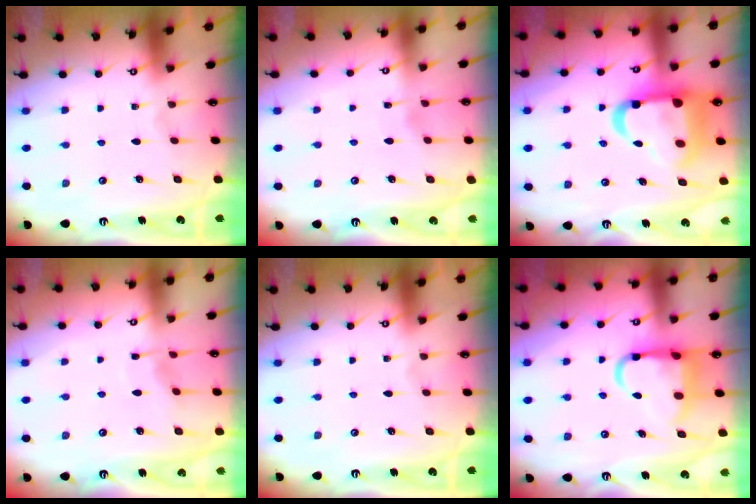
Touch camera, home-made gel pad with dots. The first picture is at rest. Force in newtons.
{"total": 2.5, "press": 2.5, "slide": 0.2}
{"total": 17.9, "press": 17.7, "slide": 2.2}
{"total": 3.9, "press": 3.8, "slide": 0.5}
{"total": 0.0}
{"total": 10.6, "press": 10.6, "slide": 1.1}